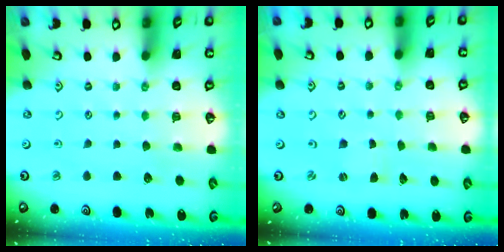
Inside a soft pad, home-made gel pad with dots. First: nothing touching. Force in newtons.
{"total": 0.0}